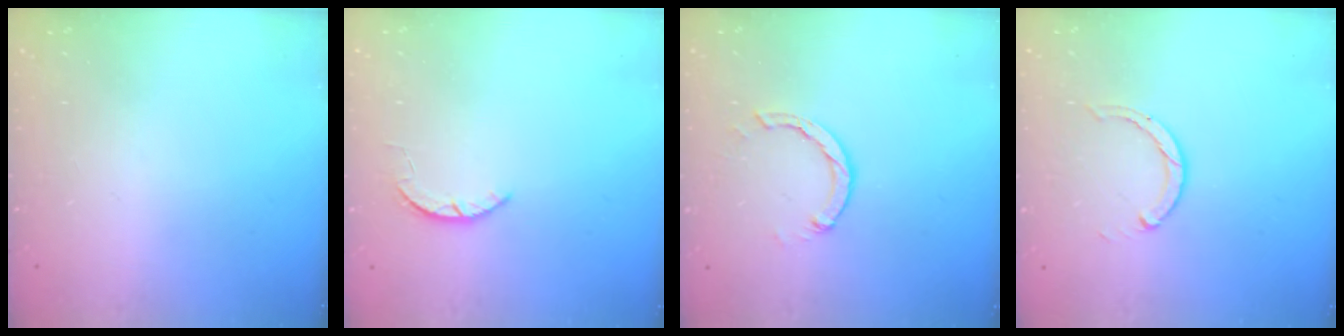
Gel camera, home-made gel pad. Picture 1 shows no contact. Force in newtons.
{"total": 1.6, "press": 1.6, "slide": 0.3}
{"total": 3.4, "press": 3.4, "slide": 0.4}
{"total": 1.9, "press": 1.9, "slide": 0.2}